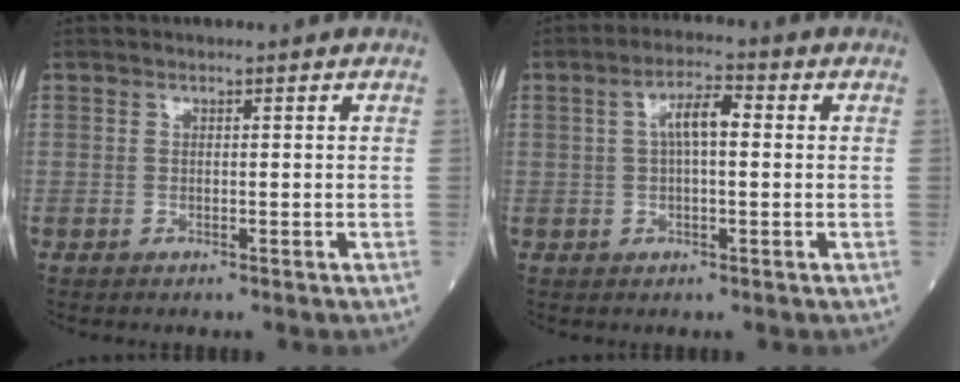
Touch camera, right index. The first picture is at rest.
{"total": 5.0, "force": [0.8, 1.4, 4.7], "torque": [-0.085, 0.018, 0.012]}